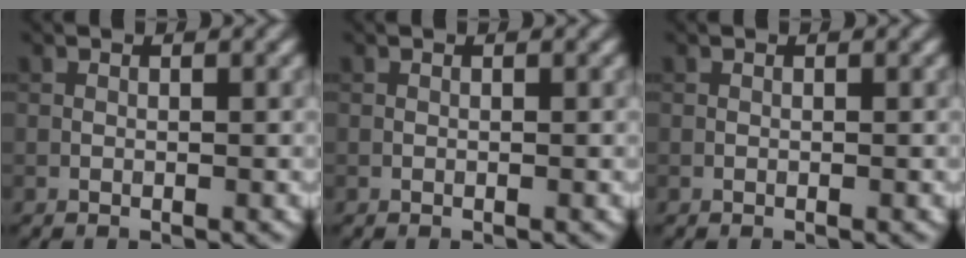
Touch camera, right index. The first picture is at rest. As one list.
[{"total": 0.0}, {"total": 0.0}]